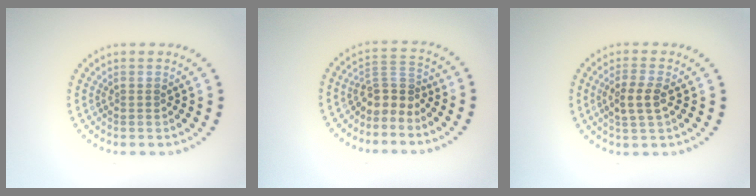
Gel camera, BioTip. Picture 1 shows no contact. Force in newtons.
{"total": 2.7, "press": 1.9, "slide": 2.0}
{"total": 2.7, "press": 2.5, "slide": 0.8}